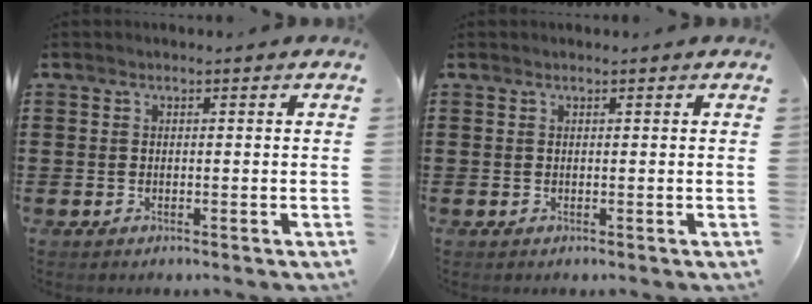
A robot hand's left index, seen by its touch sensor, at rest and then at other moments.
{"total": 0.0}